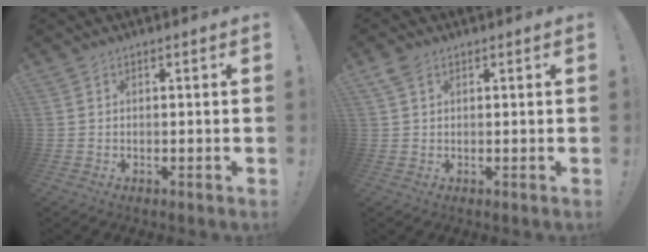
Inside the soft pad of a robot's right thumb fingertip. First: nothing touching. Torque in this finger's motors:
{"motor_torque": [0.79, 1.44, 0.20, 0.00, 0.01]}